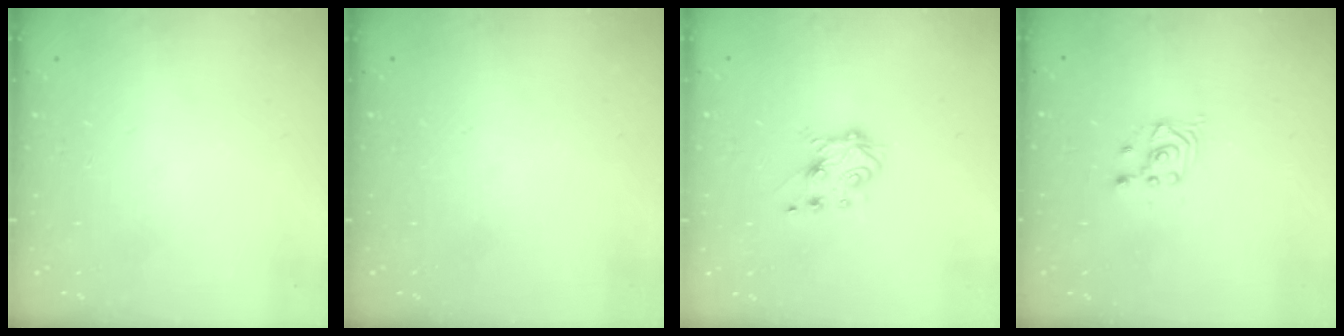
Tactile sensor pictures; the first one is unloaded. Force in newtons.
{"total": 0.0}
{"total": 5.6, "press": 5.6, "slide": 0.8}
{"total": 2.6, "press": 2.6, "slide": 0.1}